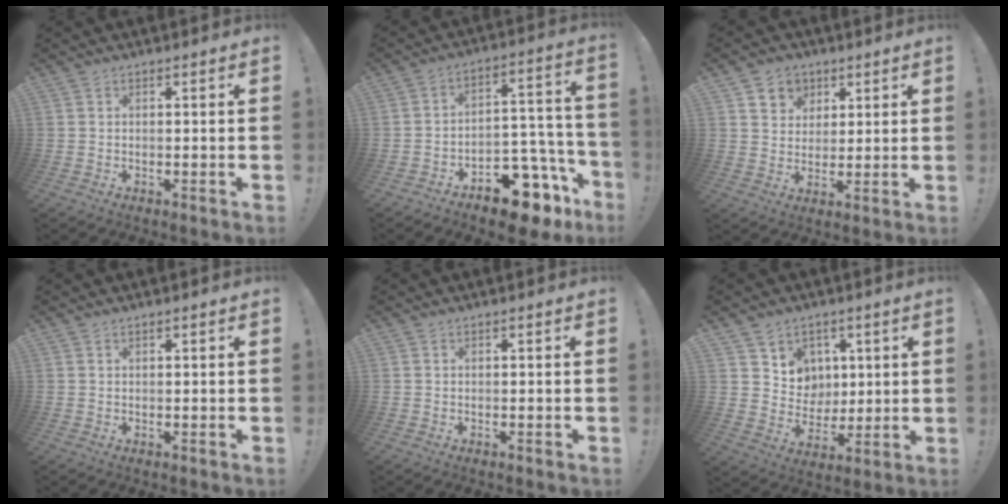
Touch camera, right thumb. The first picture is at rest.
{"total": 13.6, "force": [-10.4, 5.9, 6.4], "torque": [-0.042, 0.069, -0.170]}
{"total": 7.2, "force": [3.4, 6.2, 1.1], "torque": [-0.010, -0.028, 0.068]}
{"total": 0.6, "force": [0.5, 0.0, 0.3], "torque": [0.003, -0.003, 0.008]}
{"total": 0.0}
{"total": 7.9, "force": [4.2, 6.7, 0.1], "torque": [-0.004, -0.047, 0.088]}